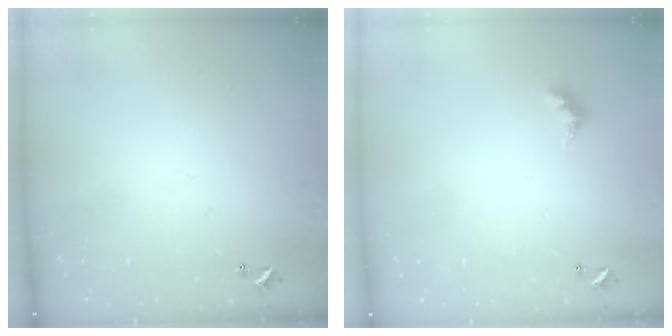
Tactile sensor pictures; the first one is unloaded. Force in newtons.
{"total": 3.0, "press": 2.9, "slide": 0.5}